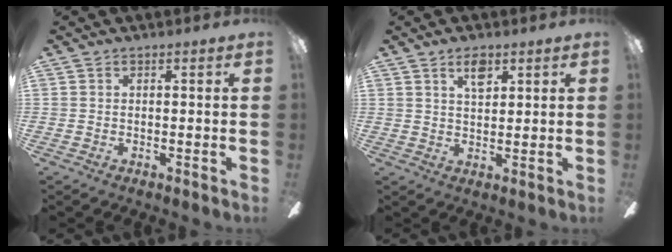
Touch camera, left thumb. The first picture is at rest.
{"total": 4.7, "force": [2.9, 2.1, 3.1], "torque": [-0.044, -0.004, 0.046]}